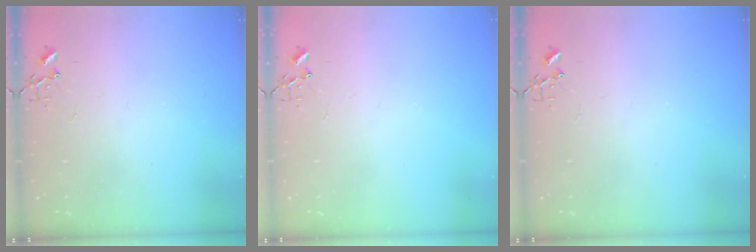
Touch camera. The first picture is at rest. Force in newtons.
{"total": 0.0}
{"total": 0.0}